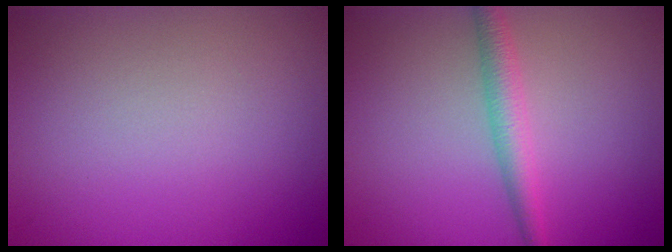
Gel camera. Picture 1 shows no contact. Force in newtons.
{"total": 2.5, "press": 2.5, "slide": 0.0}